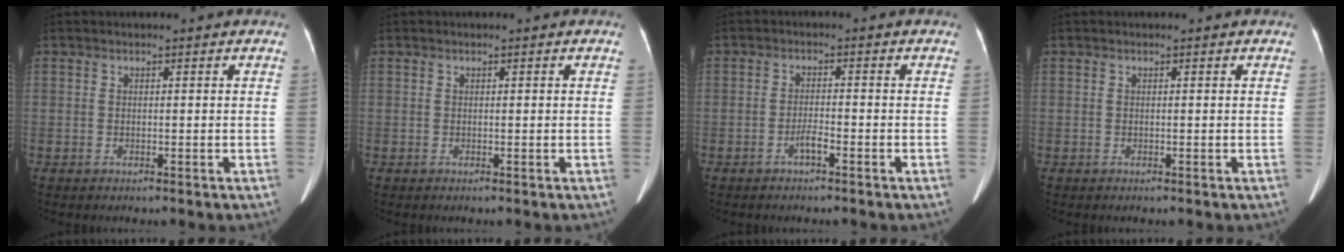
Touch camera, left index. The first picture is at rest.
{"total": 0.0}
{"total": 2.0, "force": [-1.3, 0.2, 1.5], "torque": [-0.027, 0.002, -0.025]}
{"total": 0.0}